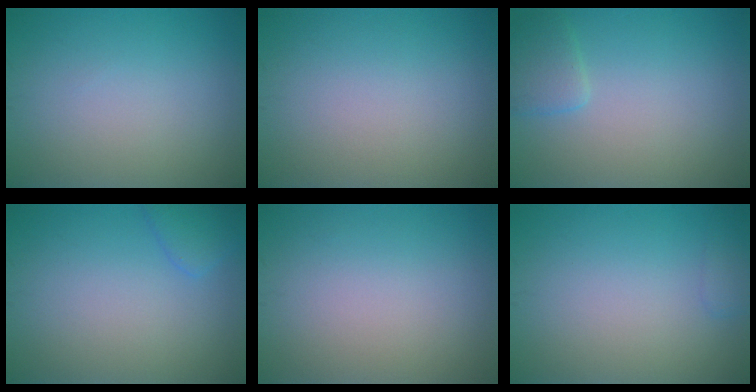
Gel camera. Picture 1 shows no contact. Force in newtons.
{"total": 0.0}
{"total": 1.8, "press": 1.8, "slide": 0.2}
{"total": 1.9, "press": 1.9, "slide": 0.1}
{"total": 0.0}
{"total": 1.1, "press": 1.1, "slide": 0.1}